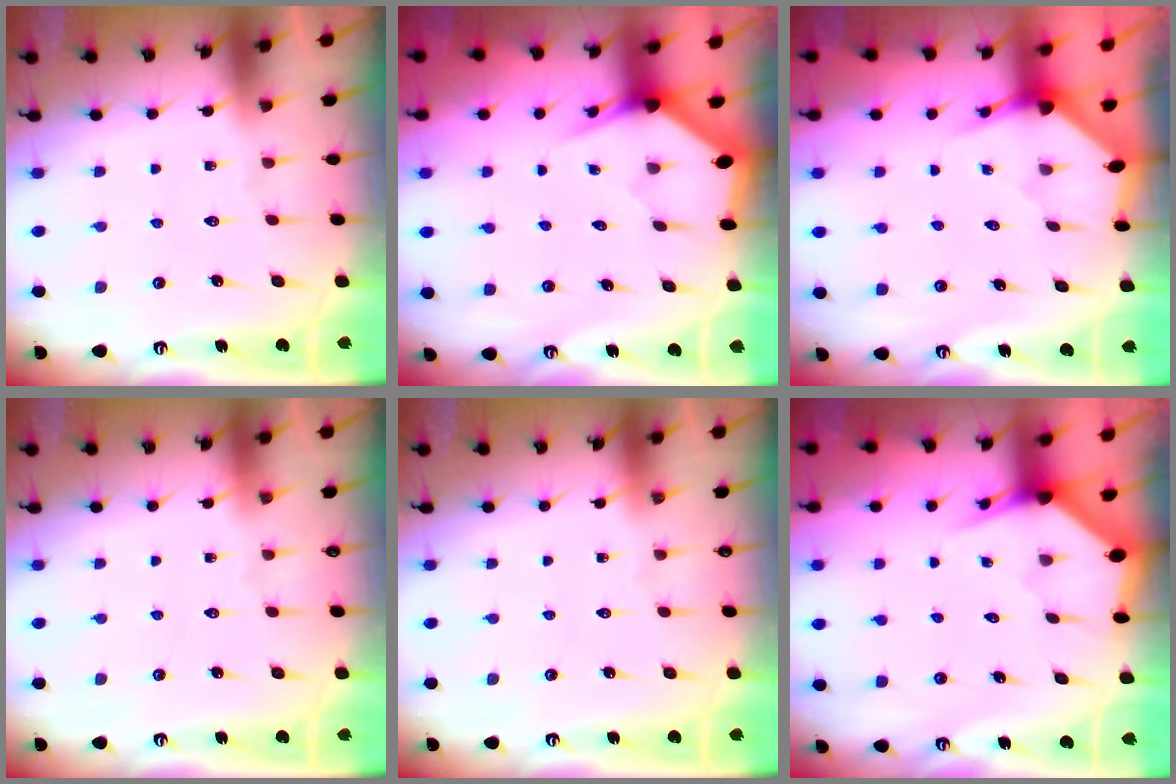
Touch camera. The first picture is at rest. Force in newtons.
{"total": 3.1, "press": 3.1, "slide": 0.0}
{"total": 2.8, "press": 2.8, "slide": 0.3}
{"total": 0.0}
{"total": 0.0}
{"total": 2.8, "press": 2.8, "slide": 0.0}